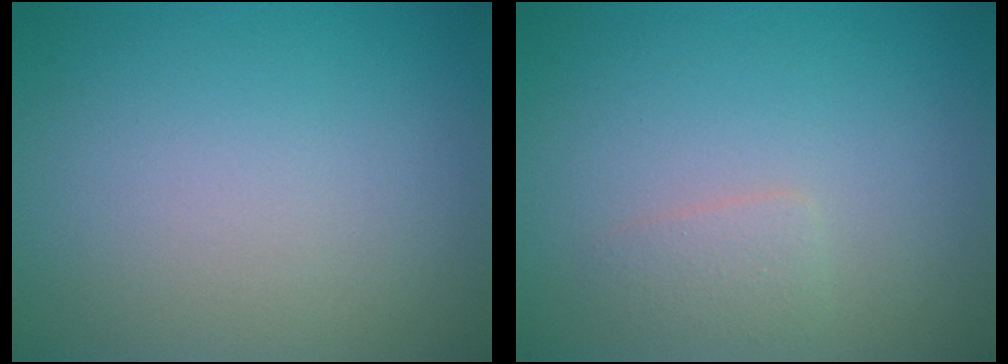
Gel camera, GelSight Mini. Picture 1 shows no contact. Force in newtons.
{"total": 1.2, "press": 1.2, "slide": 0.1}